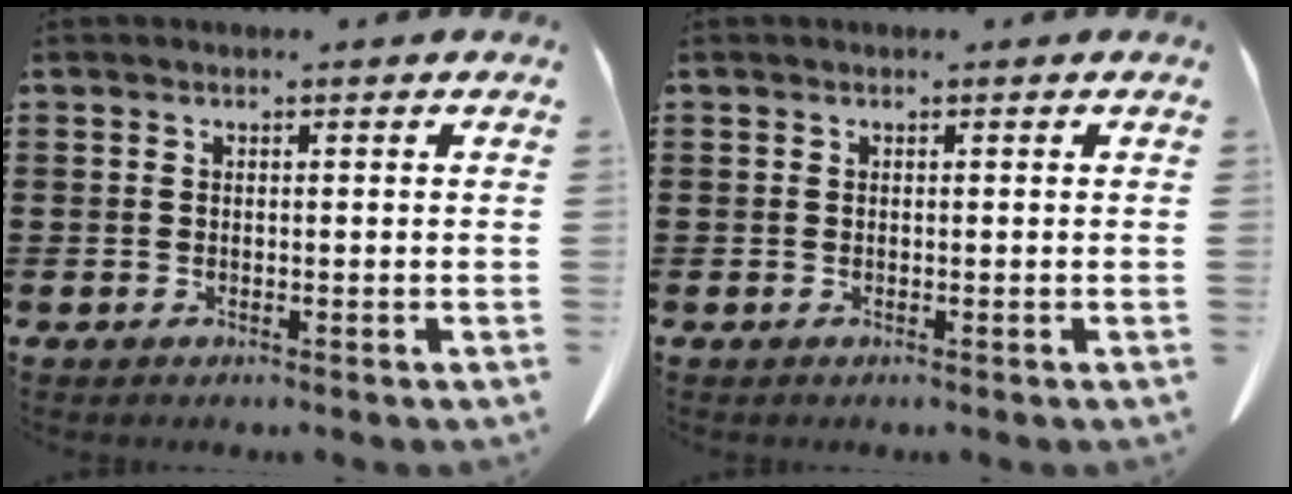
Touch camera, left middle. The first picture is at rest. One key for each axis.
{"total": 0.0}